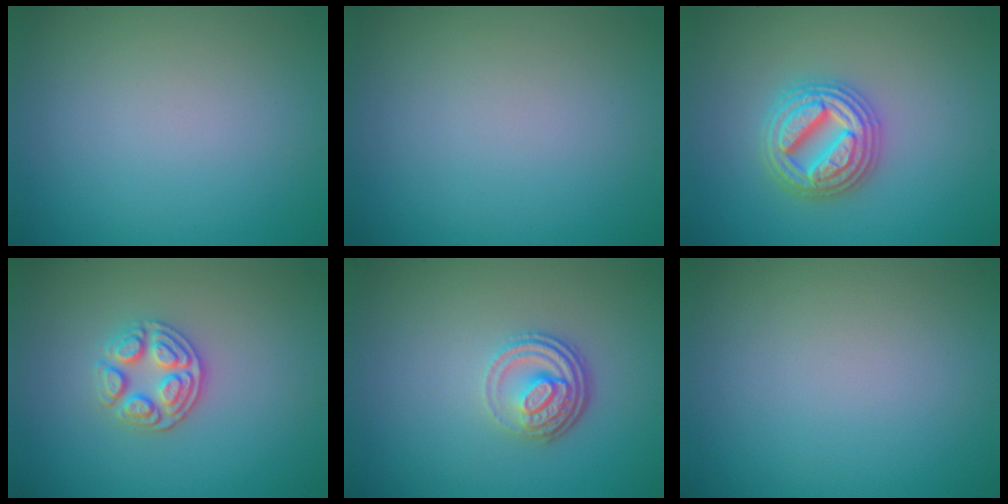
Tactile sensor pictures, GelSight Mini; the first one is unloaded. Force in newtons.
{"total": 0.0}
{"total": 4.9, "press": 4.9, "slide": 0.7}
{"total": 3.2, "press": 2.9, "slide": 1.4}
{"total": 3.9, "press": 2.8, "slide": 2.7}
{"total": 0.0}